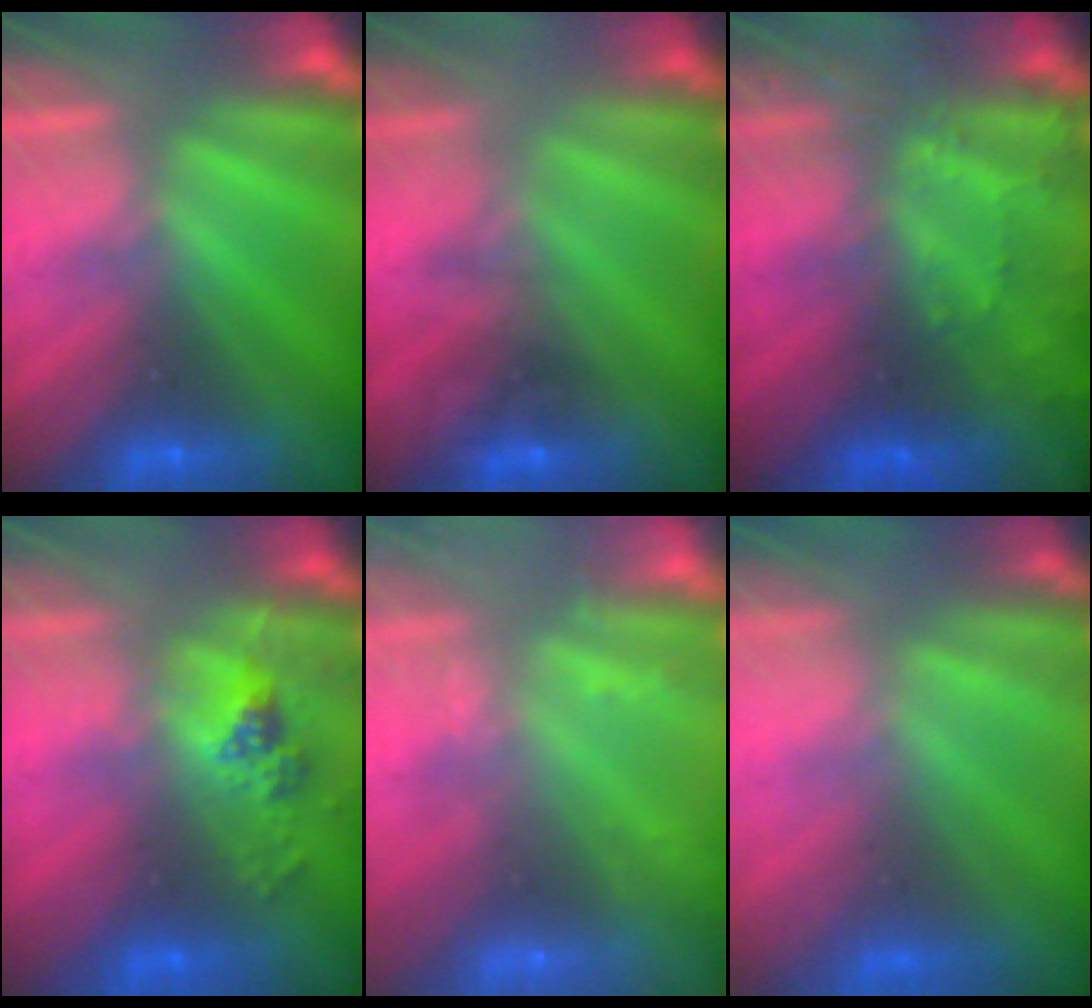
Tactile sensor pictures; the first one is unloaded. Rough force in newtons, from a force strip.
{"total": 1.6}
{"total": 7.5}
{"total": 2.5}
{"total": 2.4}
{"total": 5.8}